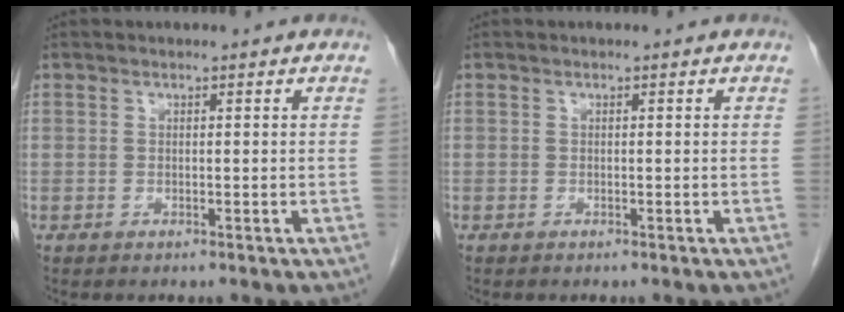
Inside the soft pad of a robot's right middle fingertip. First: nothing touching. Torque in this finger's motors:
{"motor_torque": [1.02, -1.12, 0.27, 0.00]}